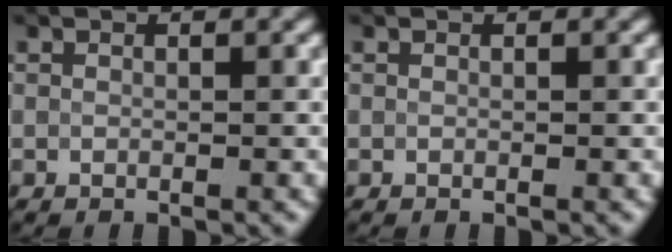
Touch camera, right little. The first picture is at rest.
{"total": 0.0}